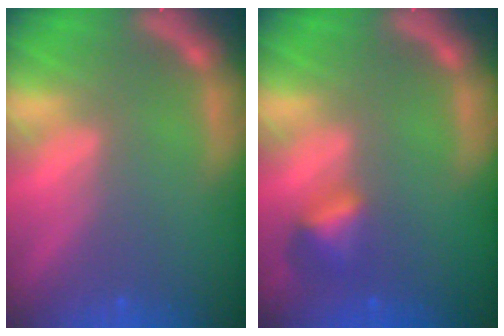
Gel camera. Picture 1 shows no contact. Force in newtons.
{"total": 2.4}